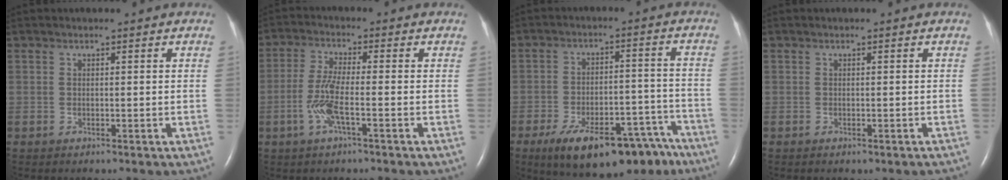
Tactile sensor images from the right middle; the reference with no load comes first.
{"total": 5.6, "force": [-2.0, 0.4, 5.2], "torque": [-0.118, -0.004, -0.042]}
{"total": 18.3, "force": [-13.2, 7.2, 10.5], "torque": [-0.122, 0.024, -0.191]}
{"total": 2.0, "force": [-1.6, 0.7, 0.9], "torque": [-0.010, -0.003, -0.017]}